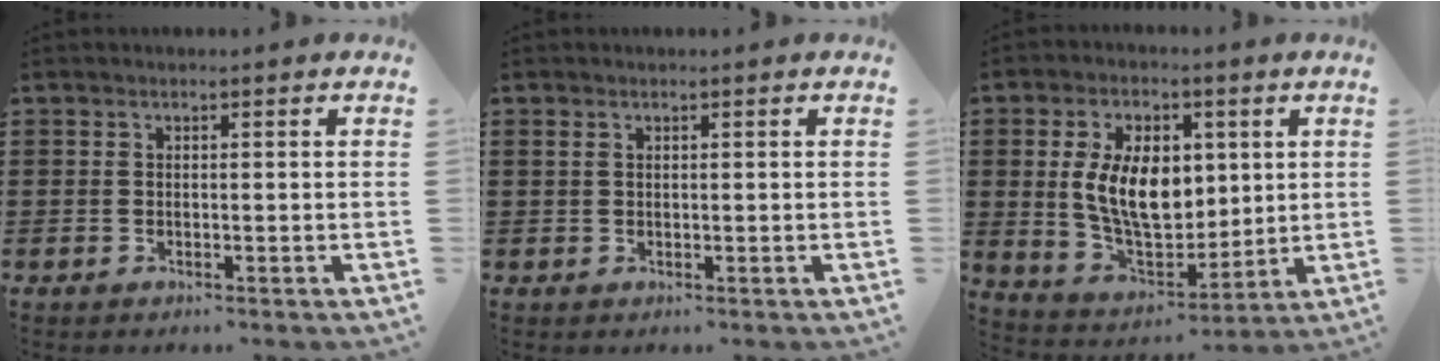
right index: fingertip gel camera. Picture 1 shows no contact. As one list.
[{"total": 0.6, "force": [0.3, 0.4, 0.3], "torque": [-0.009, 0.001, 0.006]}, {"total": 10.5, "force": [1.6, 6.6, 8.1], "torque": [-0.168, 0.005, 0.027]}]